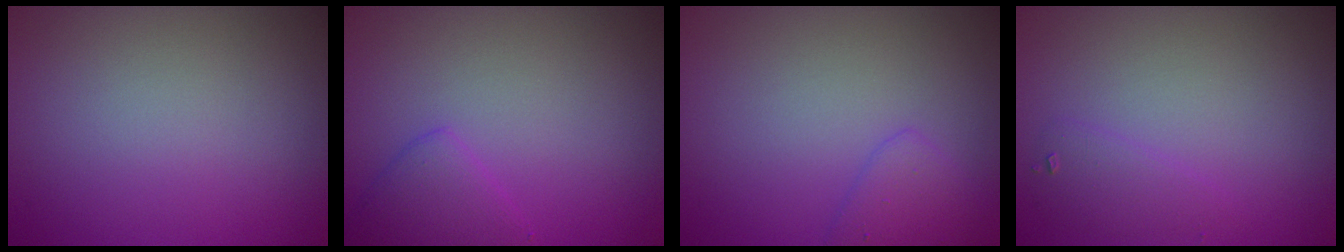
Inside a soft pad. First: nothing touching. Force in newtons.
{"total": 2.2, "press": 2.2, "slide": 0.2}
{"total": 1.9, "press": 1.9, "slide": 0.1}
{"total": 1.4, "press": 1.4, "slide": 0.0}